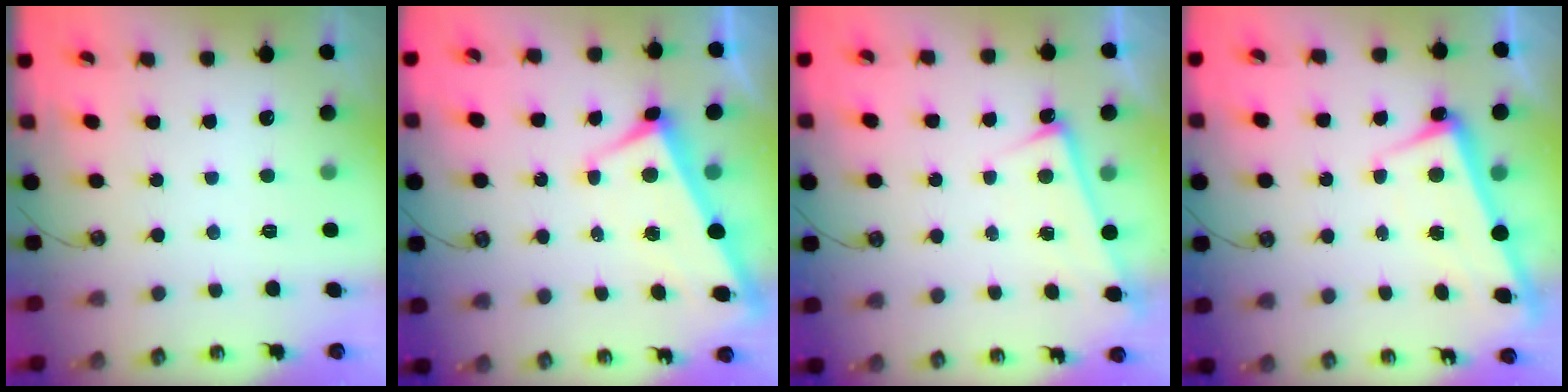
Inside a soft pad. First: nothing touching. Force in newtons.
{"total": 3.0, "press": 2.9, "slide": 0.9}
{"total": 2.8, "press": 2.7, "slide": 0.4}
{"total": 2.2, "press": 2.1, "slide": 0.5}